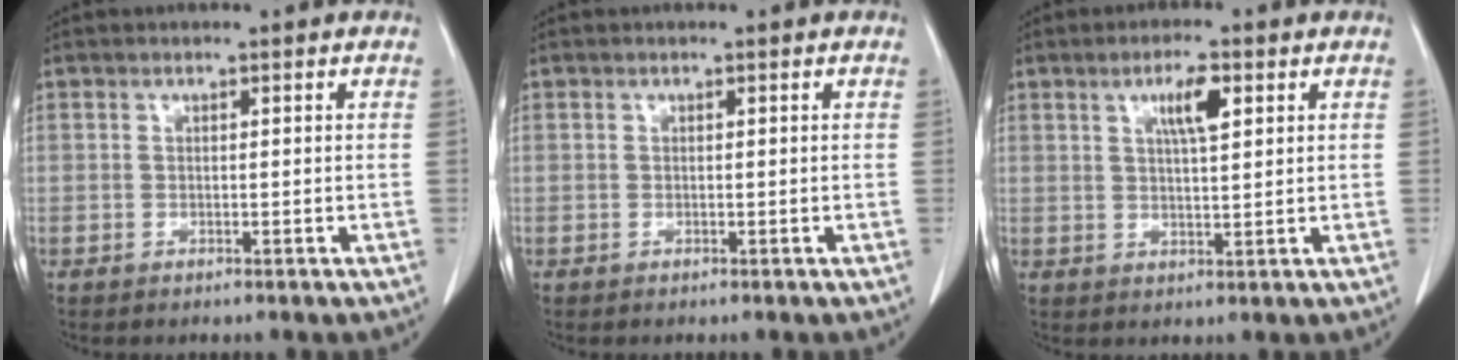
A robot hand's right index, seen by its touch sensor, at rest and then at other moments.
{"total": 0.0}
{"total": 4.8, "force": [2.1, 0.9, 4.3], "torque": [-0.077, 0.001, 0.038]}